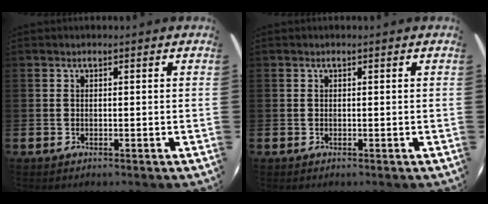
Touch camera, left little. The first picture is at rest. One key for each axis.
{"total": 0.0}